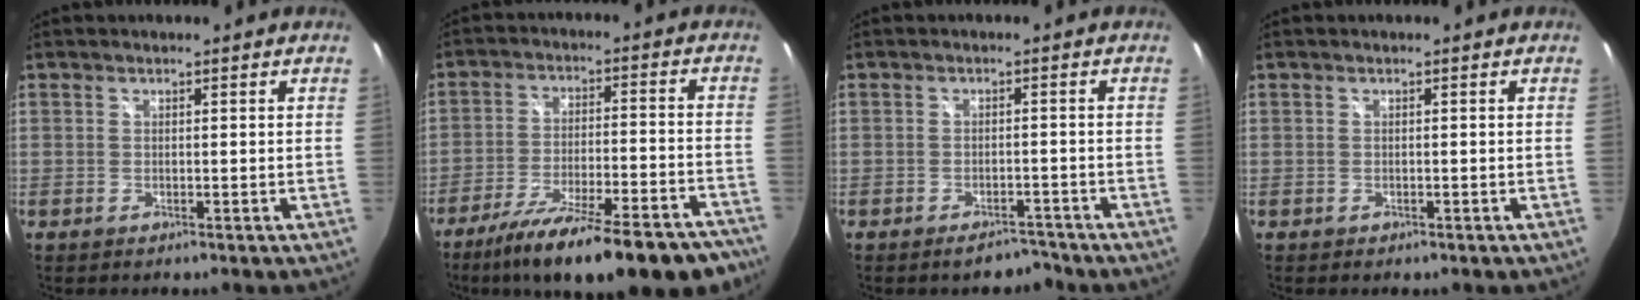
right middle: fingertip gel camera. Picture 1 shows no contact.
{"total": 24.1, "force": [-19.3, 5.6, 13.4], "torque": [-0.221, -0.044, -0.274]}
{"total": 3.7, "force": [-3.2, 1.5, 0.9], "torque": [-0.016, 0.004, -0.043]}
{"total": 0.6, "force": [-0.3, 0.4, 0.1], "torque": [-0.003, -0.002, -0.004]}